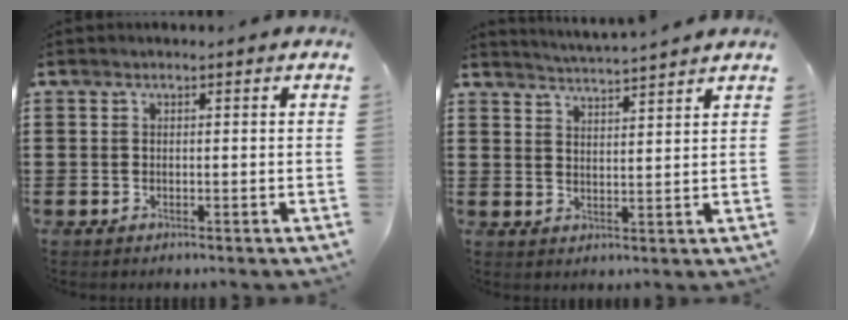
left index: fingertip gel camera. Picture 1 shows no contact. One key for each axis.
{"total": 3.4, "fx": 3.3, "fy": -0.9, "fz": 0.1, "tx": -0.013, "ty": -0.021, "tz": 0.056}